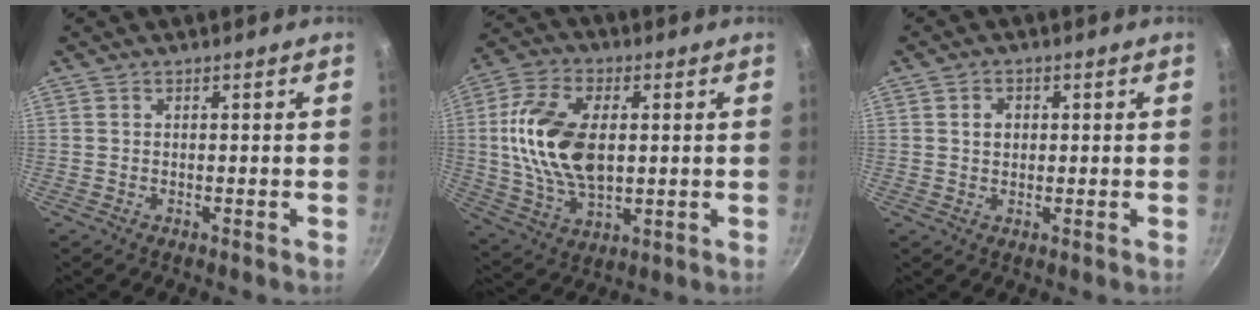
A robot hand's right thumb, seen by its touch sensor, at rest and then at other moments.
{"total": 16.9, "force": [1.8, 10.0, 13.6], "torque": [-0.246, 0.000, 0.032]}
{"total": 2.6, "force": [0.5, 2.2, 1.4], "torque": [-0.013, 0.004, 0.008]}